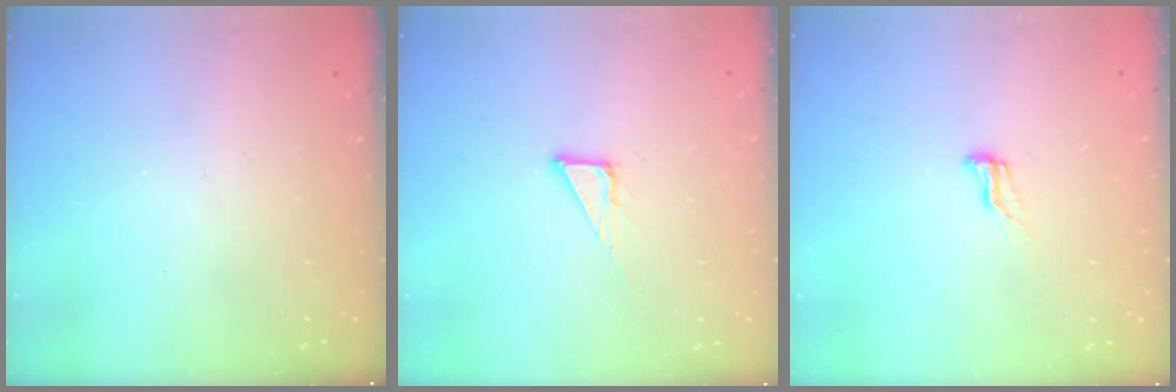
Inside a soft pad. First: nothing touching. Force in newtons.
{"total": 3.3, "press": 3.3, "slide": 0.2}
{"total": 5.5, "press": 5.4, "slide": 0.5}